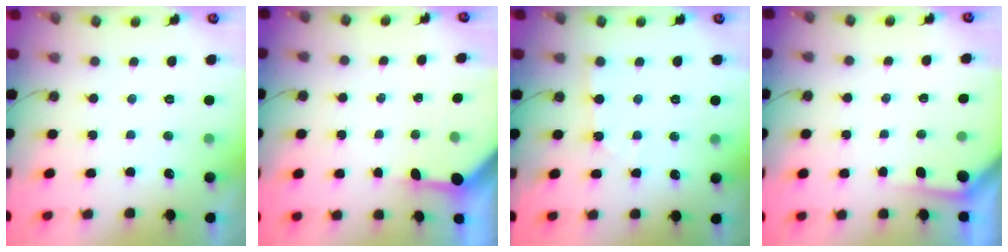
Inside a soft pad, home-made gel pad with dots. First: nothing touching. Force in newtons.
{"total": 3.5, "press": 3.5, "slide": 0.4}
{"total": 1.8, "press": 1.8, "slide": 0.3}
{"total": 1.9, "press": 1.9, "slide": 0.2}